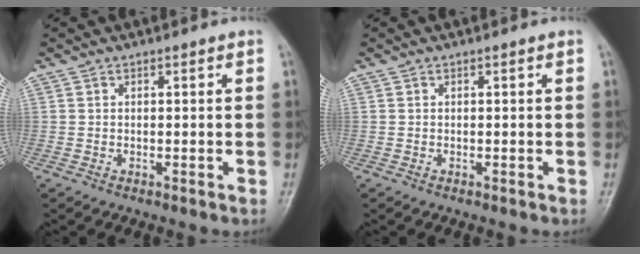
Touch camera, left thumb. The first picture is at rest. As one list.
[{"total": 0.0}]